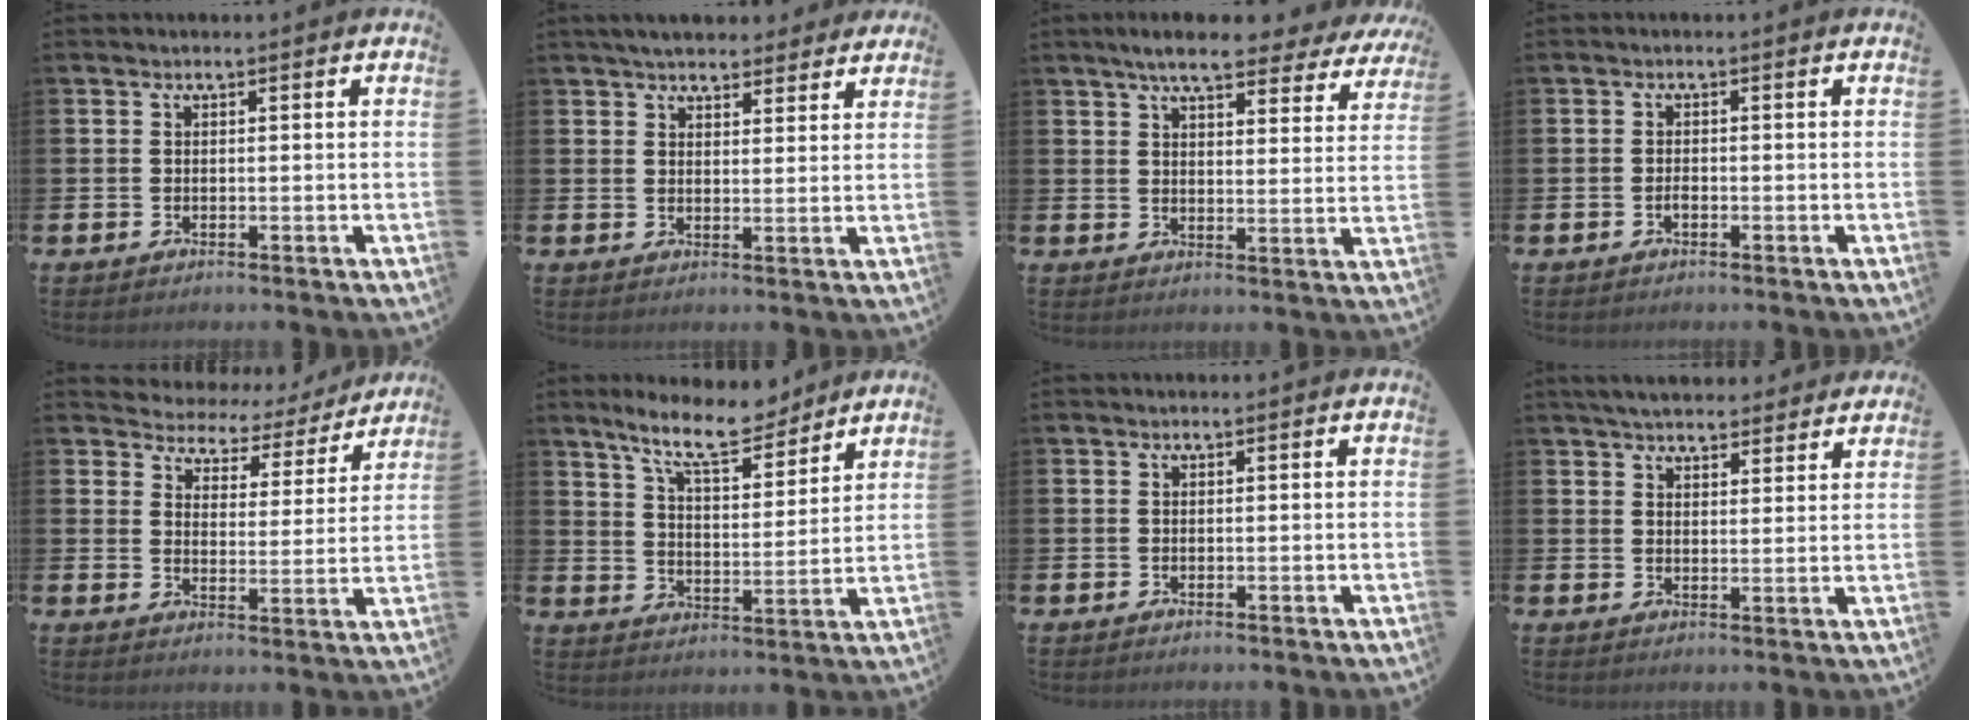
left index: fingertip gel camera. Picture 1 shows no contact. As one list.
[{"total": 4.7, "force": [4.4, 1.3, 0.7], "torque": [-0.023, -0.015, 0.081]}, {"total": 7.3, "force": [6.4, 1.3, 3.1], "torque": [-0.069, -0.027, 0.111]}, {"total": 0.9, "force": [-0.5, 0.4, 0.7], "torque": [-0.014, -0.002, -0.010]}, {"total": 4.0, "force": [3.6, 1.7, 0.0], "torque": [-0.020, -0.038, 0.054]}, {"total": 10.0, "force": [8.9, 2.2, 4.0], "torque": [-0.091, -0.042, 0.161]}, {"total": 0.0}, {"total": 4.7, "force": [4.5, 1.1, 0.7], "torque": [-0.025, -0.019, 0.083]}]